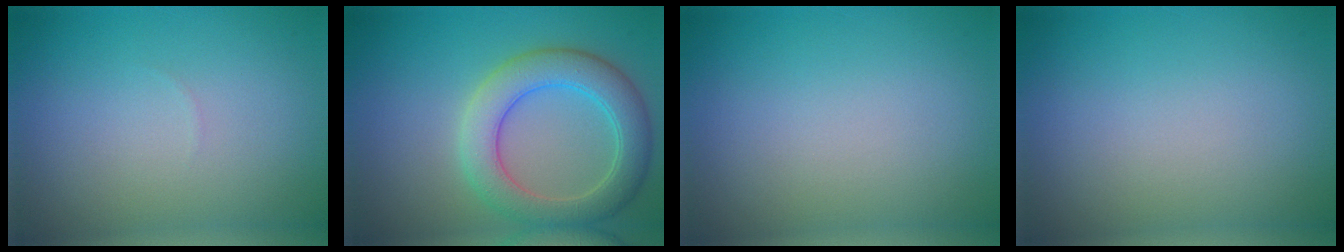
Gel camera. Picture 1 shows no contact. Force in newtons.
{"total": 5.6, "press": 5.6, "slide": 0.6}
{"total": 0.0}
{"total": 0.0}